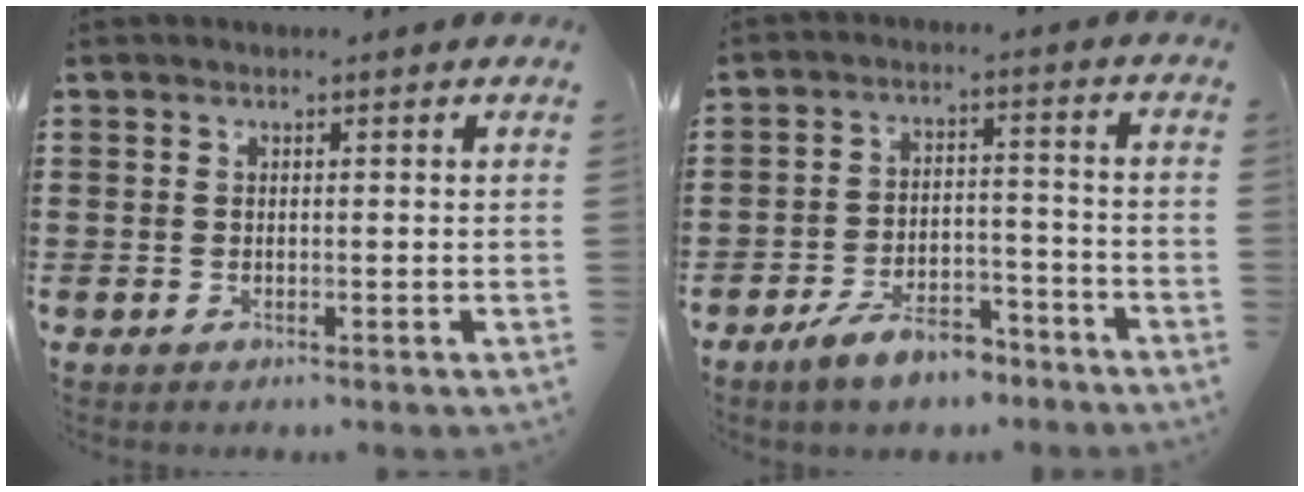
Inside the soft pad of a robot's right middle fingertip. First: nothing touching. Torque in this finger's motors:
{"motor_torque": [2.14, 0.00, 0.73, 0.19]}